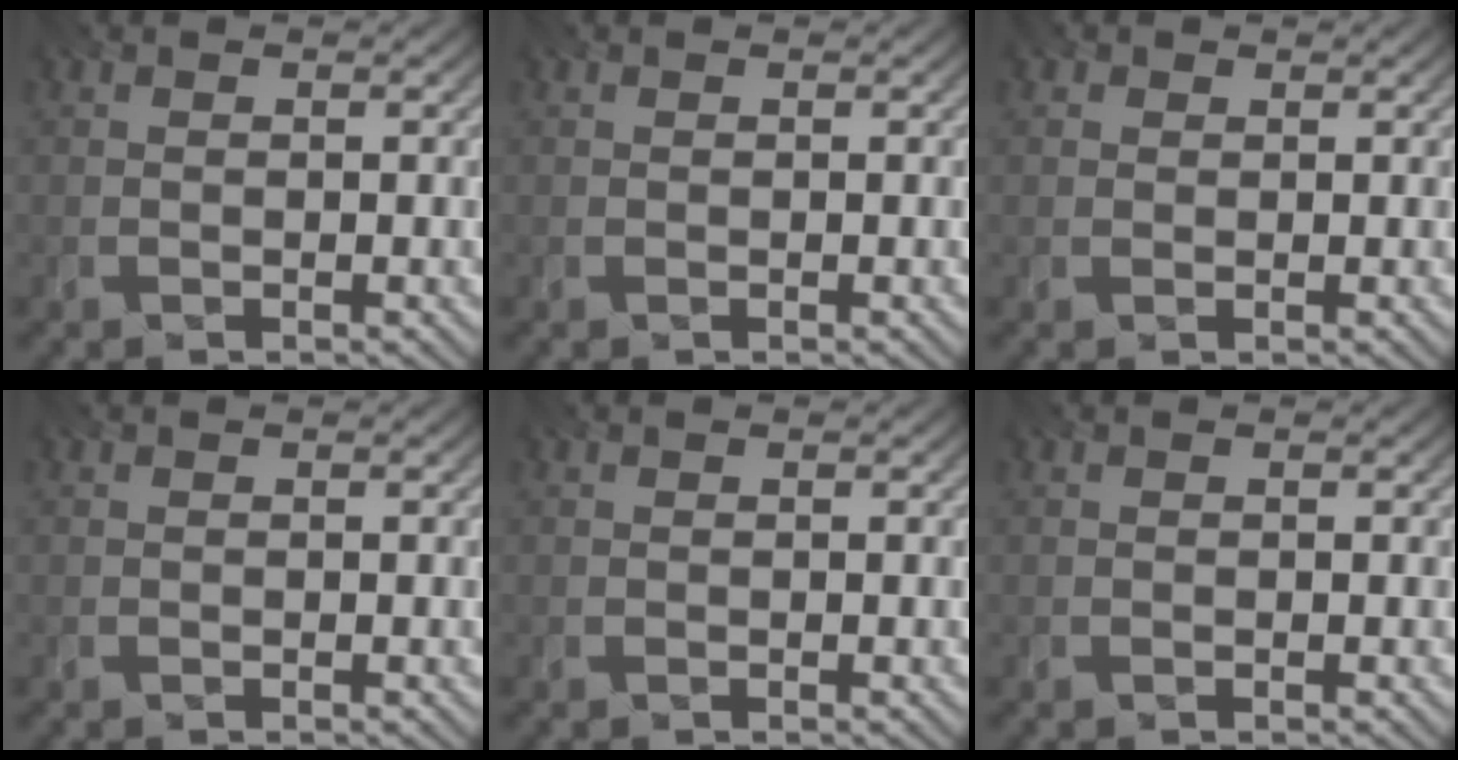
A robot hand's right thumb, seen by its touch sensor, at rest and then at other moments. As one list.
[{"total": 0.0}, {"total": 1.3, "force": [0.6, 1.1, 0.4], "torque": [-0.010, 0.001, 0.010]}, {"total": 0.0}, {"total": 0.0}, {"total": 0.0}]